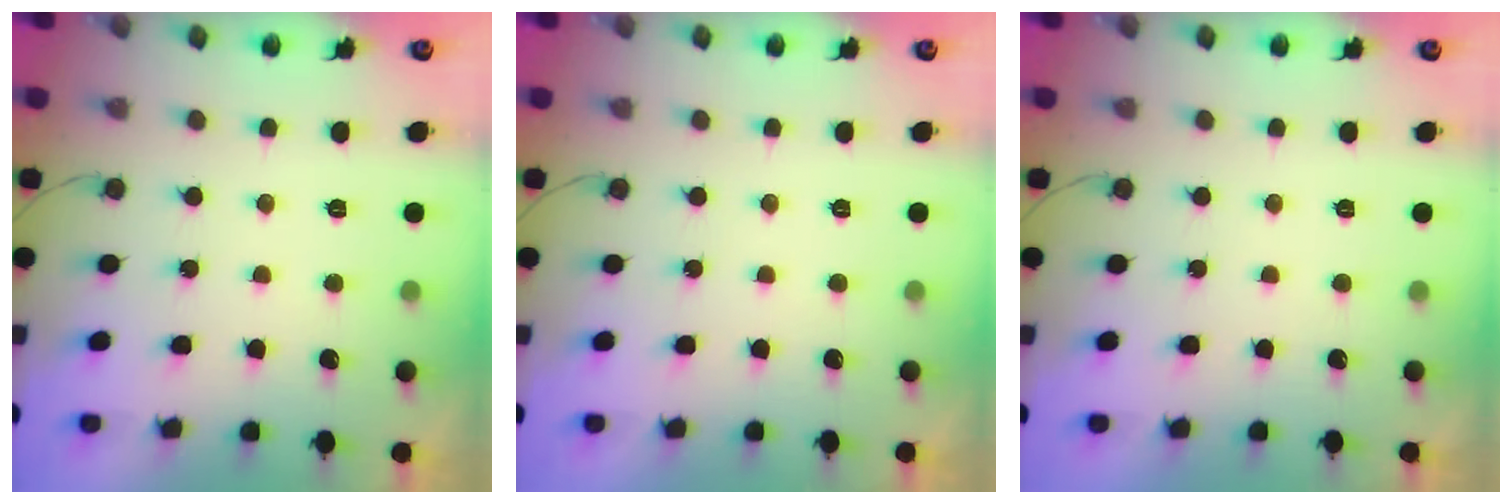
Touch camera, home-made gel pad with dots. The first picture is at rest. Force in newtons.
{"total": 1.8, "press": 1.8, "slide": 0.1}
{"total": 1.7, "press": 1.7, "slide": 0.0}